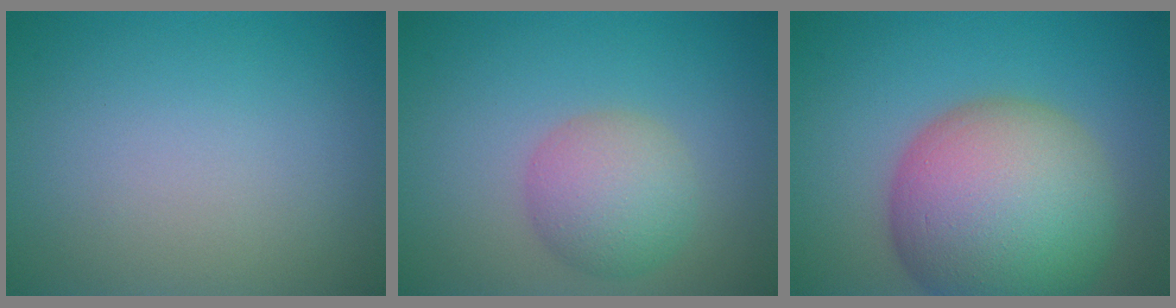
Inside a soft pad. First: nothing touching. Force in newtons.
{"total": 4.4, "press": 4.4, "slide": 0.1}
{"total": 13.4, "press": 13.4, "slide": 0.9}